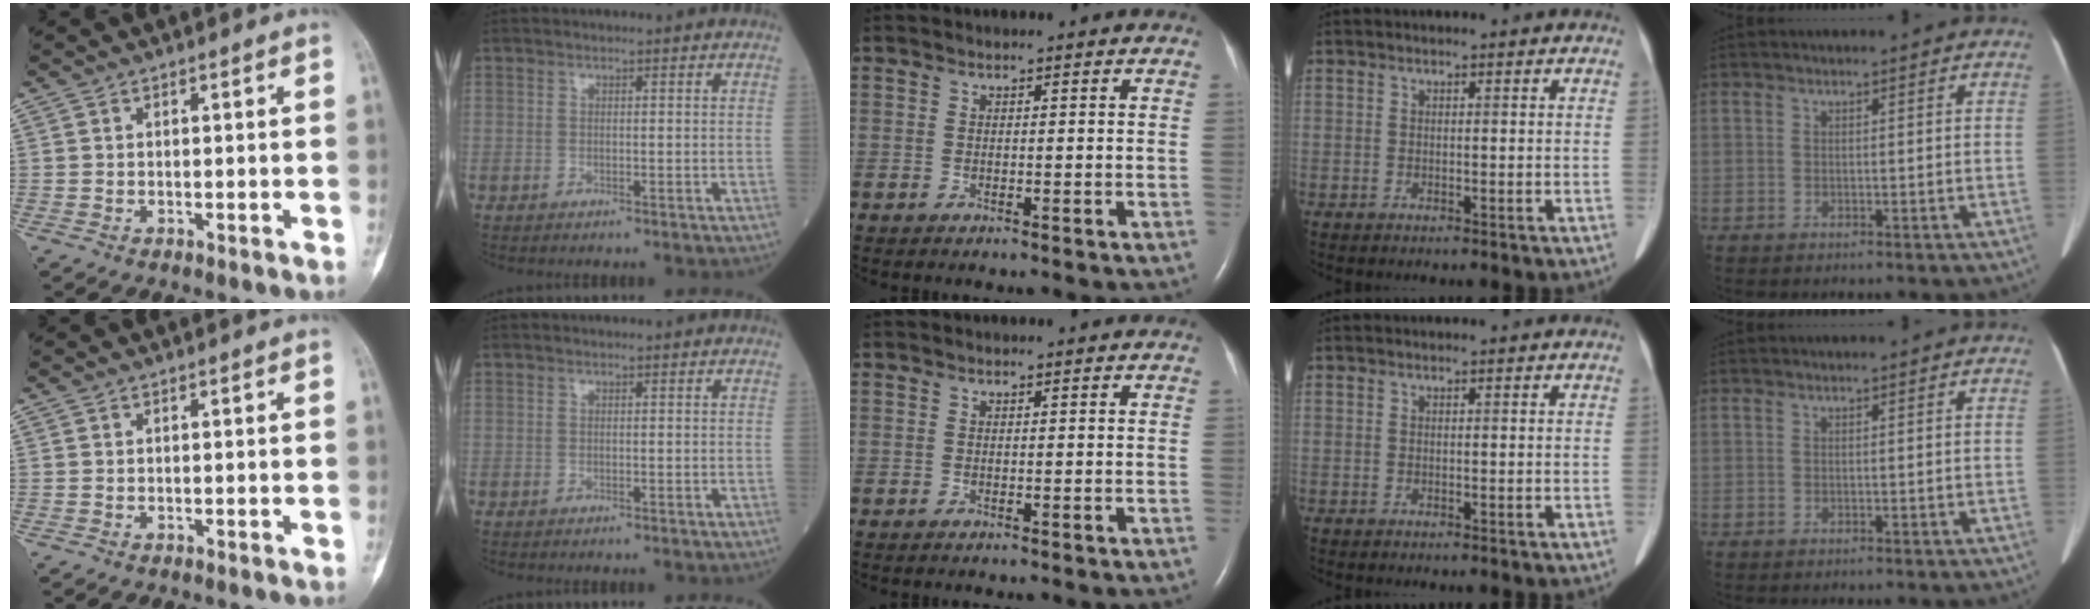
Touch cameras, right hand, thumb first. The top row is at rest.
{}